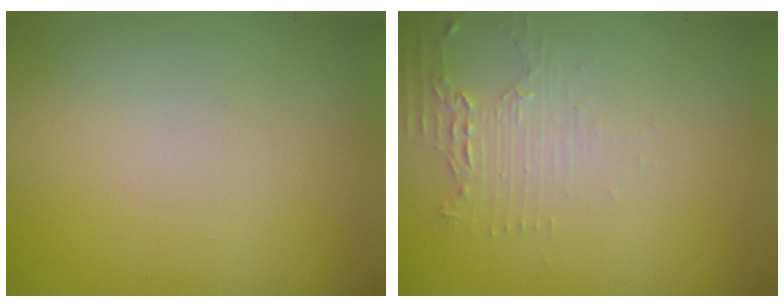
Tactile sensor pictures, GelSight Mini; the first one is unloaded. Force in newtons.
{"total": 2.2, "press": 1.6, "slide": 1.5}